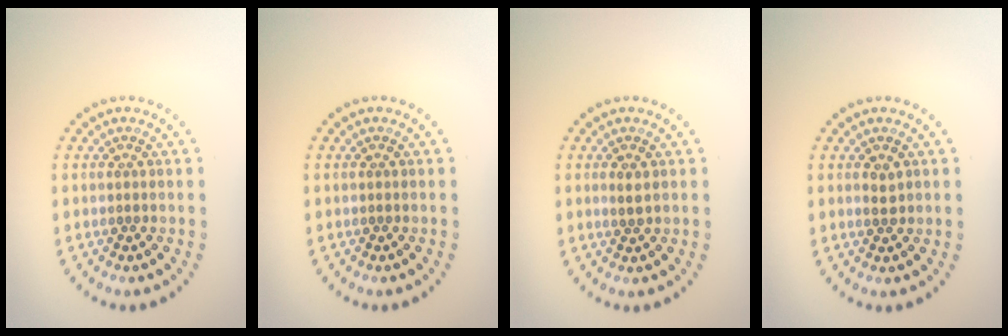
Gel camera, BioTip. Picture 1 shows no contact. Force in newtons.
{"total": 0.0}
{"total": 1.1, "press": 1.0, "slide": 0.4}
{"total": 1.0, "press": 1.0, "slide": 0.2}